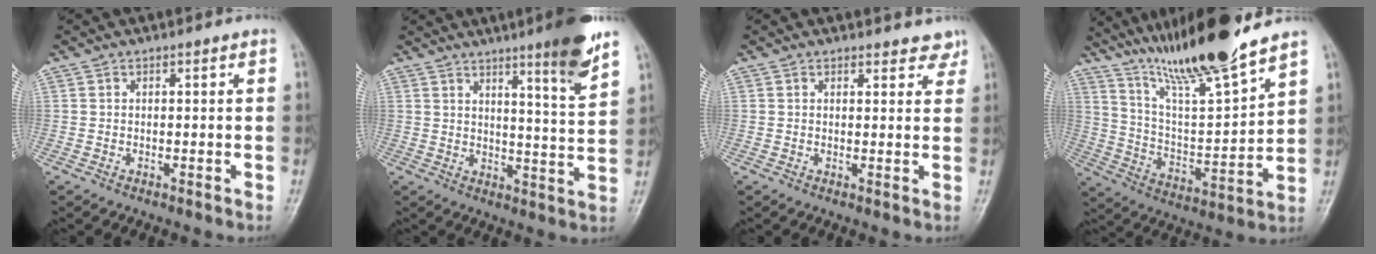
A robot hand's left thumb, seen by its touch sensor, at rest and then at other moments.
{"total": 10.7, "force": [7.0, 0.5, 8.1], "torque": [-0.105, -0.047, 0.100]}
{"total": 4.0, "force": [3.6, 1.6, 0.5], "torque": [0.024, -0.019, 0.027]}
{"total": 18.4, "force": [14.9, 1.4, 10.7], "torque": [-0.162, -0.077, 0.272]}